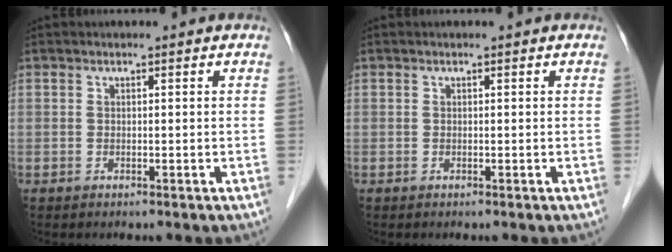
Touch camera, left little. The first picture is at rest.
{"total": 0.0}